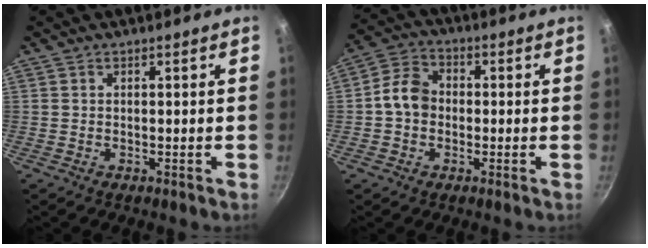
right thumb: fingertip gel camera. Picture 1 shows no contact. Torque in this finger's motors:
{"motor_torque": [0.14, 0.29, 0.05, 0.03, 0.08]}